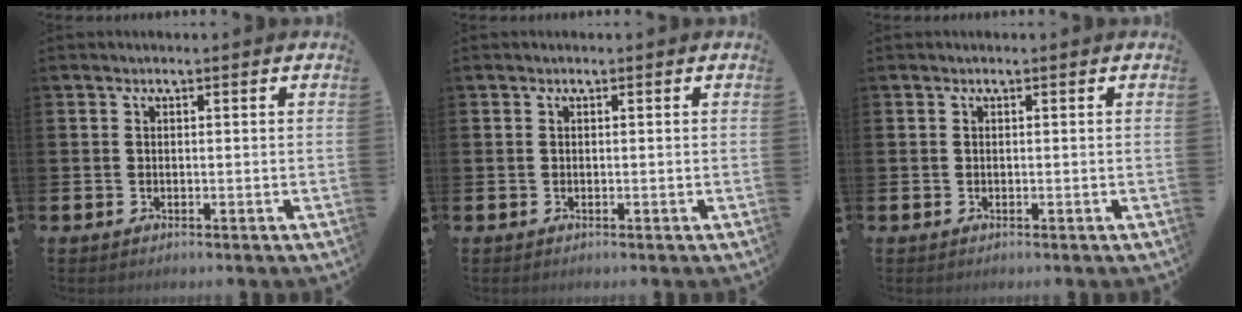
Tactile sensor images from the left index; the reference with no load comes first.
{"total": 0.0}
{"total": 0.0}